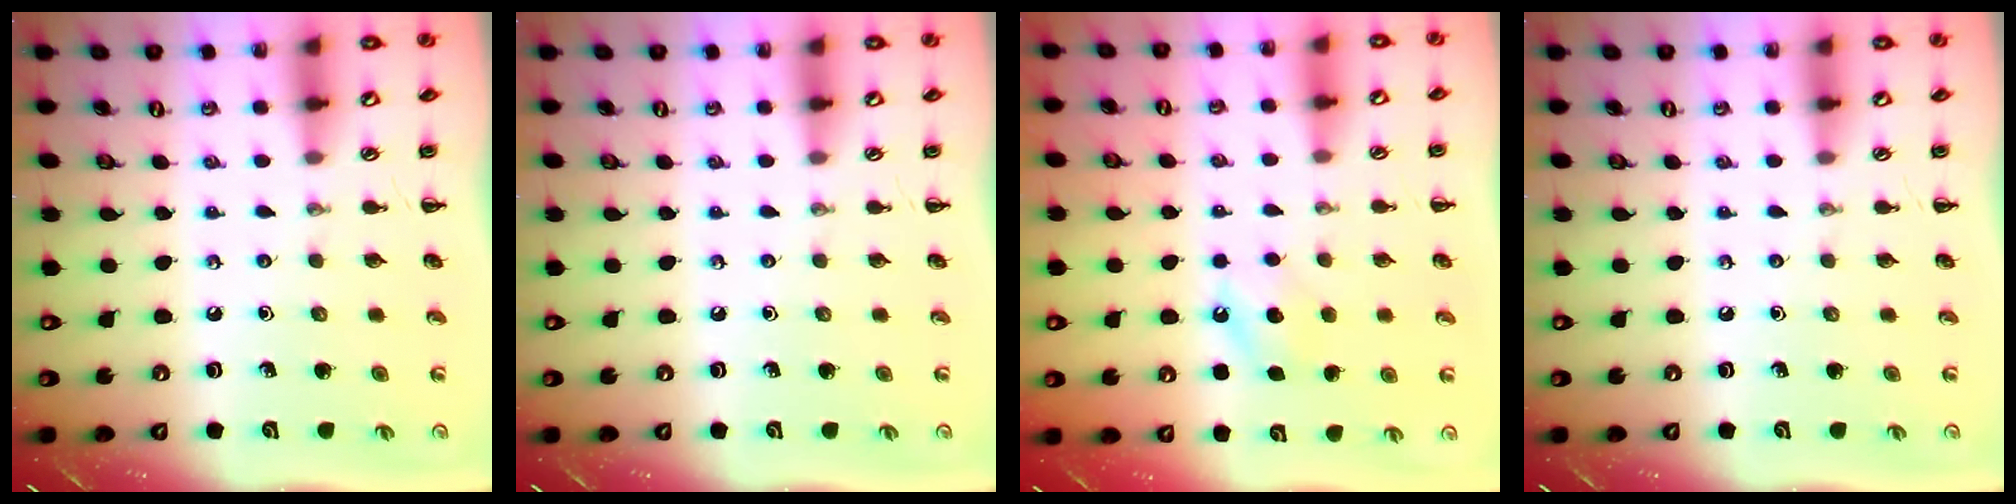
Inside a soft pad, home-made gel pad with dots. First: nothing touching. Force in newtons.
{"total": 0.0}
{"total": 7.2, "press": 7.0, "slide": 1.9}
{"total": 0.0}